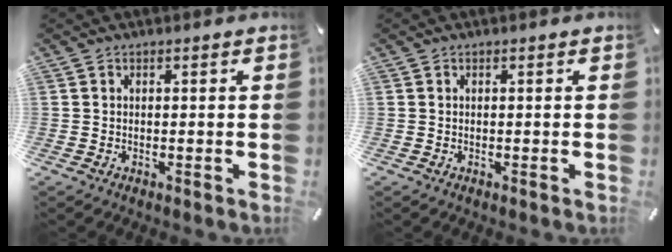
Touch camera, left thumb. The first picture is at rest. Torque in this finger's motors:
{"motor_torque": [-0.05, -0.04, 0.00, 0.00, 0.00]}